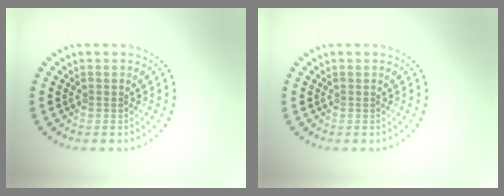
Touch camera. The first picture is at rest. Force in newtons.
{"total": 0.0}